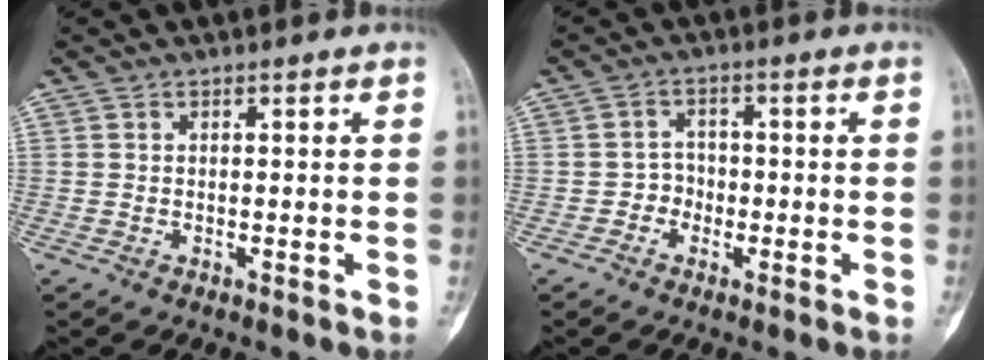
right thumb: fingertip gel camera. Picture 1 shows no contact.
{"total": 3.1, "force": [-1.1, 2.7, 0.8], "torque": [0.008, 0.013, -0.030]}